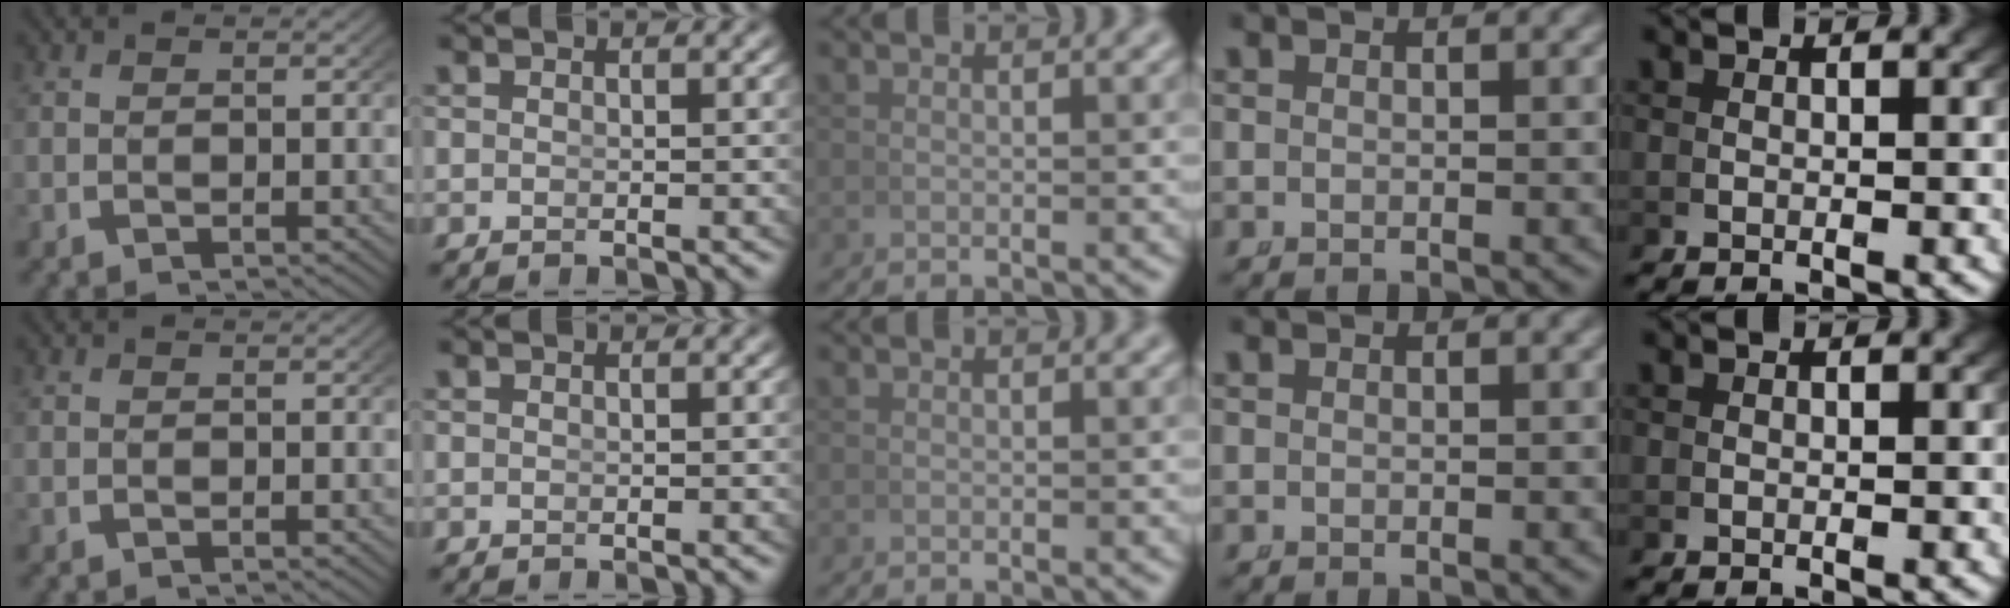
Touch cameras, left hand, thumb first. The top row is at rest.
{}